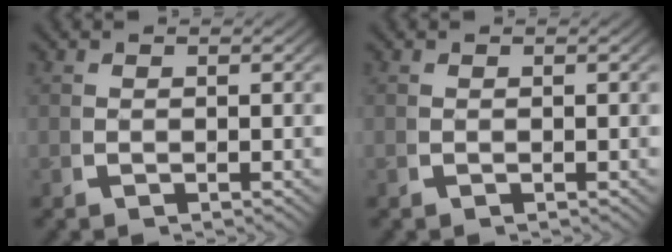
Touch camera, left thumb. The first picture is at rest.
{"total": 0.0}